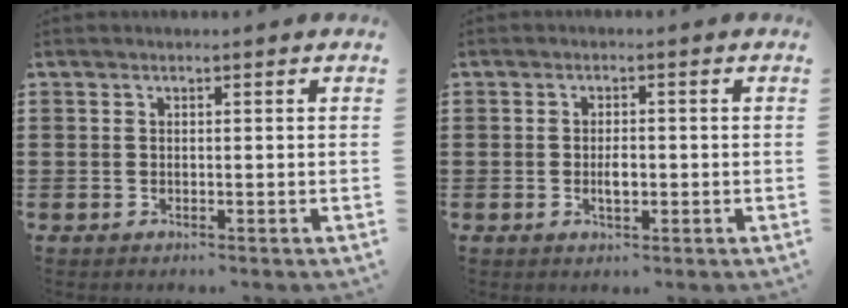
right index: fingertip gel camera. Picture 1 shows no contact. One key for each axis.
{"total": 2.4, "fx": -0.4, "fy": 1.0, "fz": 2.1, "tx": -0.040, "ty": 0.000, "tz": -0.007}